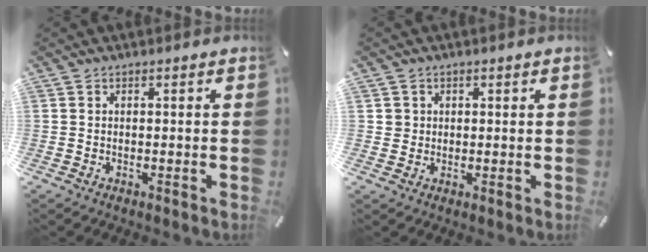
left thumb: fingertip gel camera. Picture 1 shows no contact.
{"total": 2.4, "force": [0.7, 2.3, -0.1], "torque": [0.005, 0.003, 0.009]}